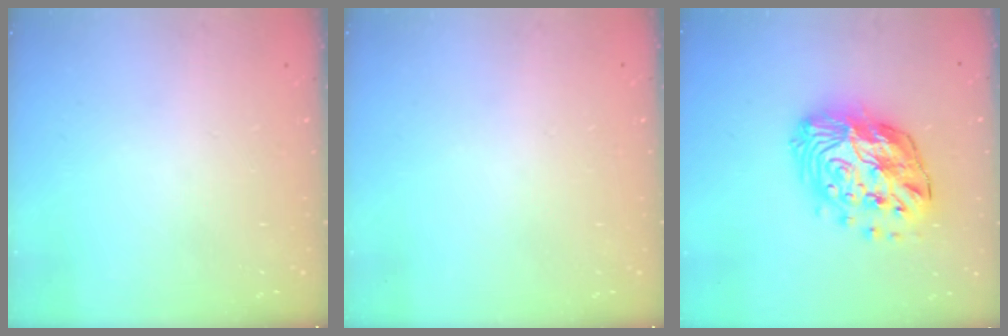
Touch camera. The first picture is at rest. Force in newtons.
{"total": 0.0}
{"total": 18.7, "press": 18.7, "slide": 1.0}